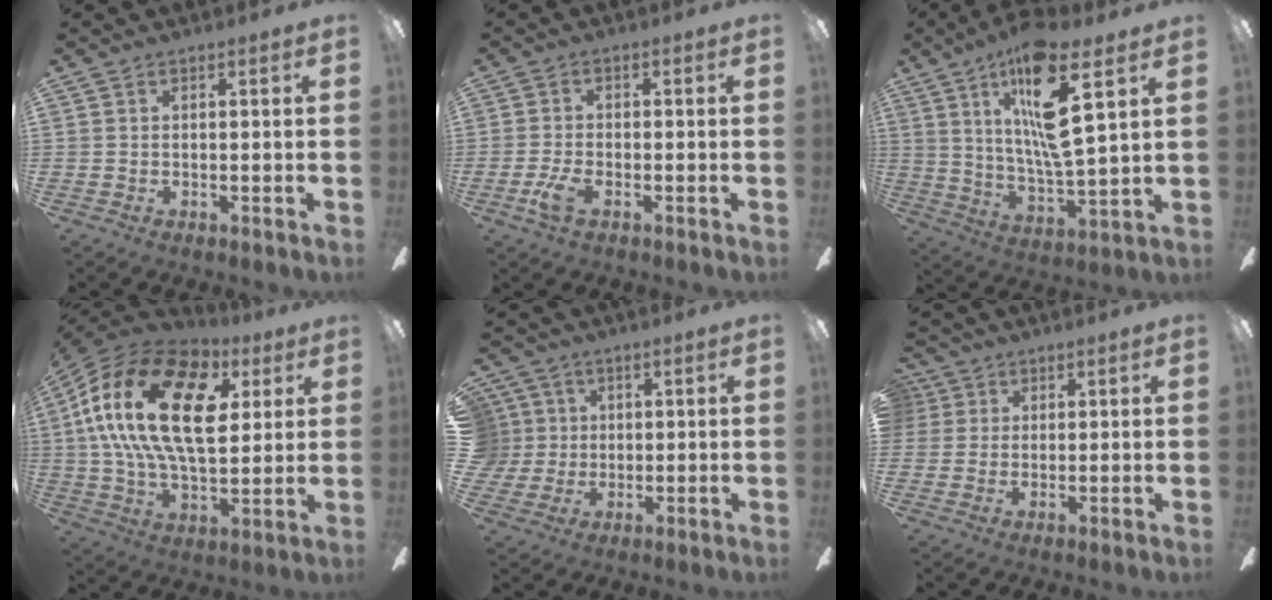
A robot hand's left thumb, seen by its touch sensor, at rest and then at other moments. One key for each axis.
{"total": 4.6, "fx": -2.2, "fy": 1.9, "fz": 3.6, "tx": -0.081, "ty": 0.001, "tz": -0.042}
{"total": 17.6, "fx": 9.6, "fy": 3.9, "fz": 14.2, "tx": -0.263, "ty": -0.040, "tz": 0.150}
{"total": 25.0, "fx": 6.9, "fy": 13.7, "fz": 19.7, "tx": -0.398, "ty": -0.006, "tz": 0.111}
{"total": 7.3, "fx": 1.6, "fy": 7.0, "fz": 1.1, "tx": -0.039, "ty": 0.005, "tz": 0.035}
{"total": 3.8, "fx": 1.6, "fy": 3.4, "fz": 0.4, "tx": -0.012, "ty": 0.008, "tz": 0.029}